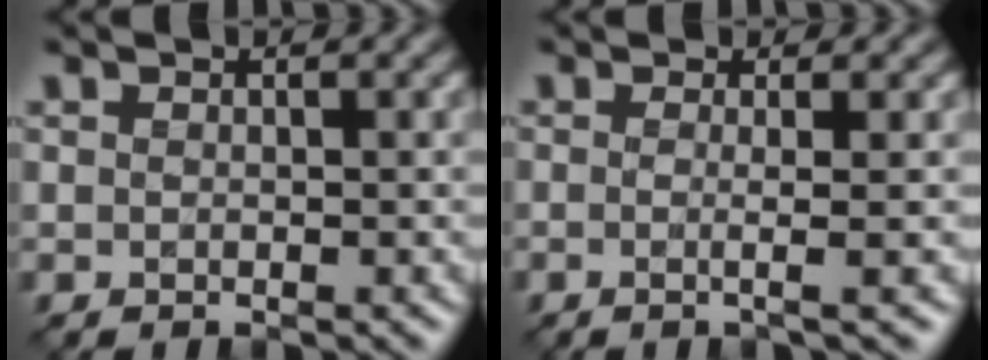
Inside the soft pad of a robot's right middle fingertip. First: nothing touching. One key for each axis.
{"total": 2.6, "fx": 0.0, "fy": 0.8, "fz": 2.4, "tx": -0.033, "ty": 0.001, "tz": -0.025}